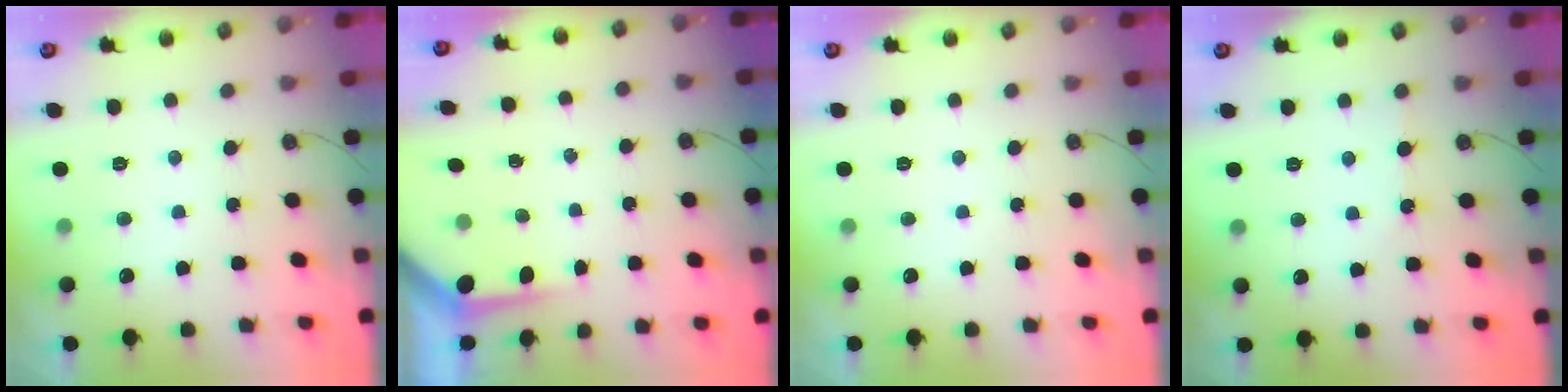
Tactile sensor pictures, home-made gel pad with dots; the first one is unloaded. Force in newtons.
{"total": 3.9, "press": 3.9, "slide": 0.4}
{"total": 0.0}
{"total": 1.3, "press": 1.2, "slide": 0.3}